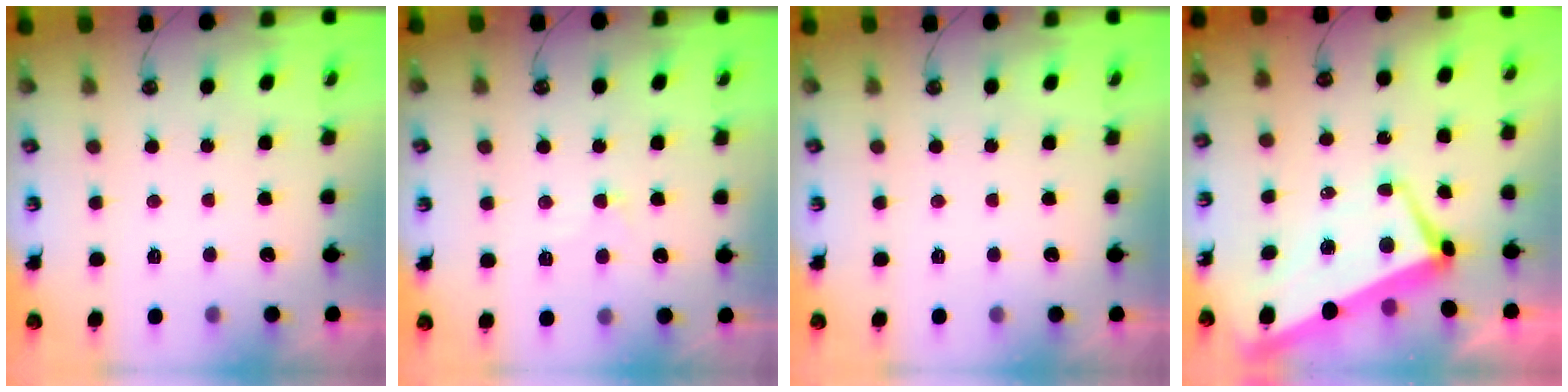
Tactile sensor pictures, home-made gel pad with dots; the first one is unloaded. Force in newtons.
{"total": 1.8, "press": 1.7, "slide": 0.3}
{"total": 0.0}
{"total": 1.8, "press": 1.2, "slide": 1.3}